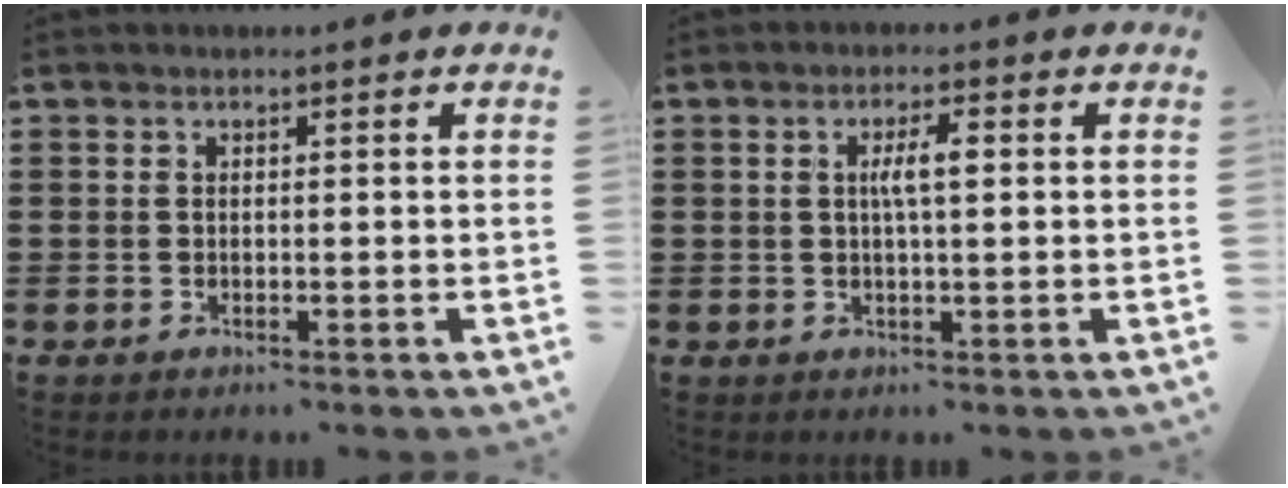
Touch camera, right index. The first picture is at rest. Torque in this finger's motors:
{"motor_torque": [0.16, -0.10, 0.15, 0.03]}